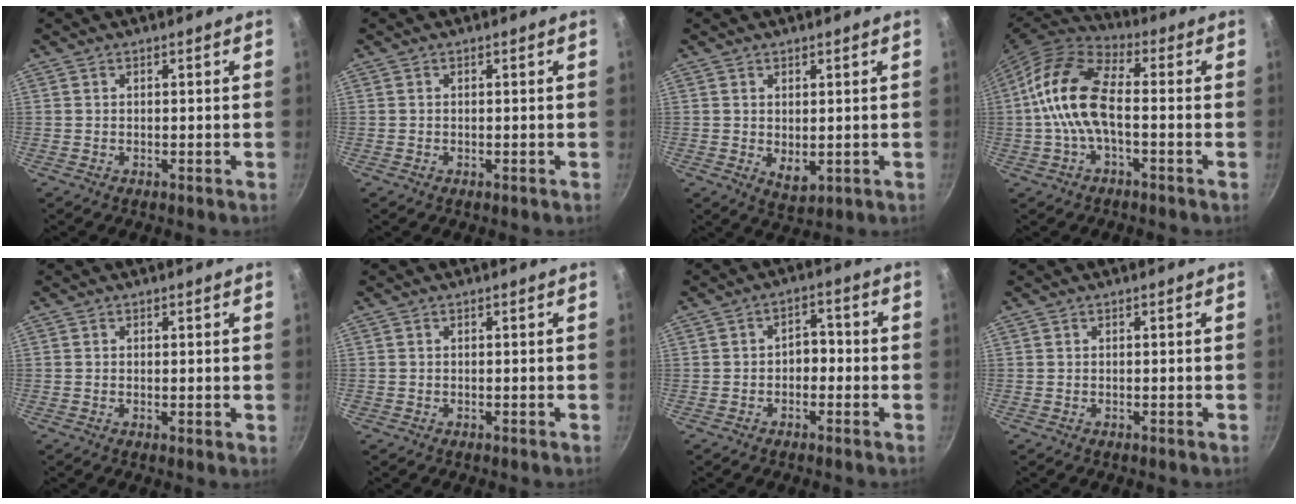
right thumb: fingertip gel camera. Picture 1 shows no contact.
{"total": 0.0}
{"total": 3.8, "force": [0.4, 2.3, 2.9], "torque": [-0.043, -0.016, 0.012]}
{"total": 13.8, "force": [-1.2, 6.7, 12.0], "torque": [-0.227, 0.037, -0.040]}
{"total": 0.8, "force": [0.3, 0.4, 0.7], "torque": [-0.010, -0.005, 0.000]}
{"total": 0.0}
{"total": 3.9, "force": [-1.0, 2.7, 2.5], "torque": [-0.009, 0.020, -0.019]}
{"total": 0.0}